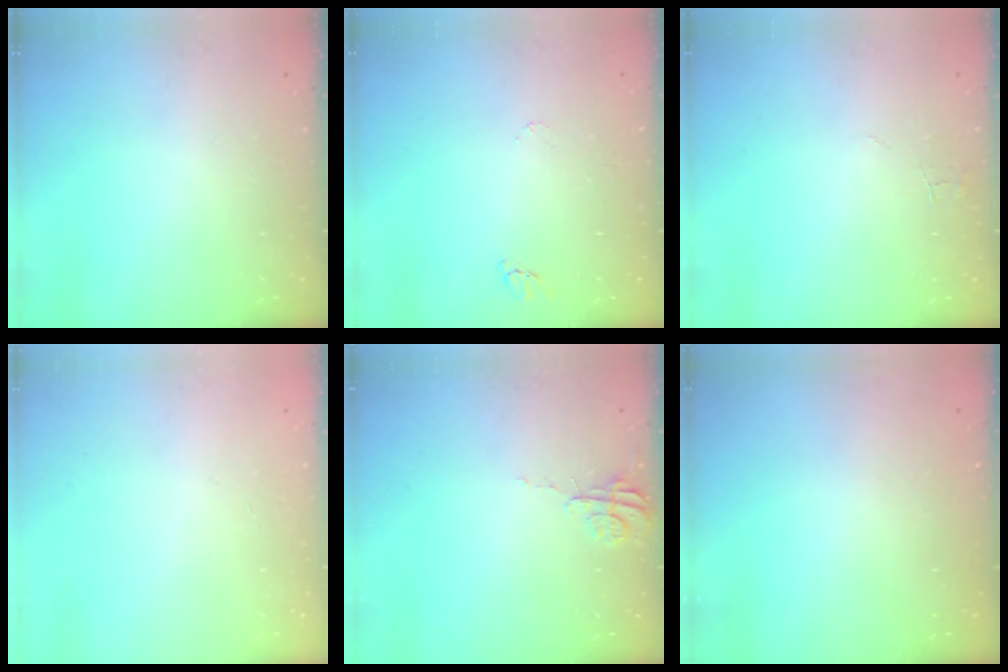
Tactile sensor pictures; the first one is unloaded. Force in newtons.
{"total": 2.9, "press": 2.9, "slide": 0.2}
{"total": 3.0, "press": 3.0, "slide": 0.2}
{"total": 0.0}
{"total": 3.8, "press": 3.8, "slide": 0.3}
{"total": 0.0}